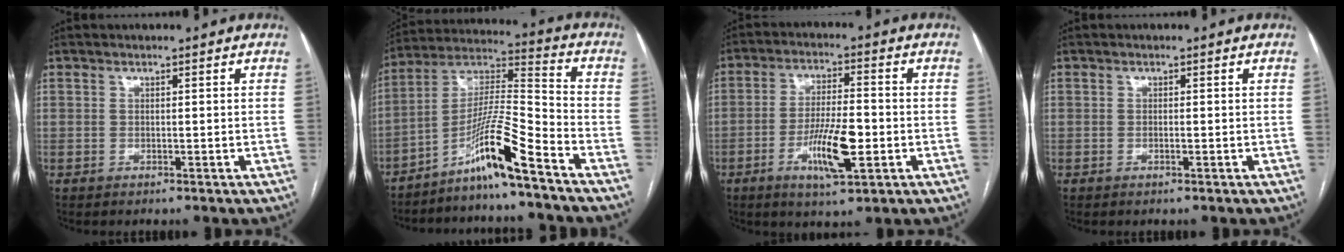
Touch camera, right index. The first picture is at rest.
{"total": 11.9, "force": [-8.2, -0.9, 8.6], "torque": [-0.170, 0.005, -0.149]}
{"total": 9.6, "force": [-3.1, 1.9, 9.0], "torque": [-0.167, -0.006, -0.052]}
{"total": 0.5, "force": [-0.2, 0.0, 0.5], "torque": [-0.010, 0.000, -0.002]}